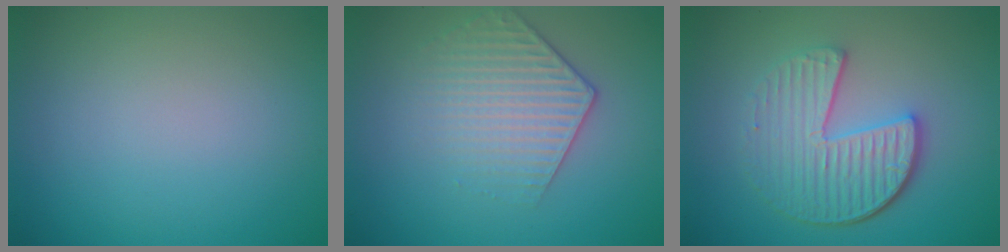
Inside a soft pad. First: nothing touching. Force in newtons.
{"total": 3.2, "press": 3.1, "slide": 0.9}
{"total": 5.3, "press": 4.0, "slide": 3.5}